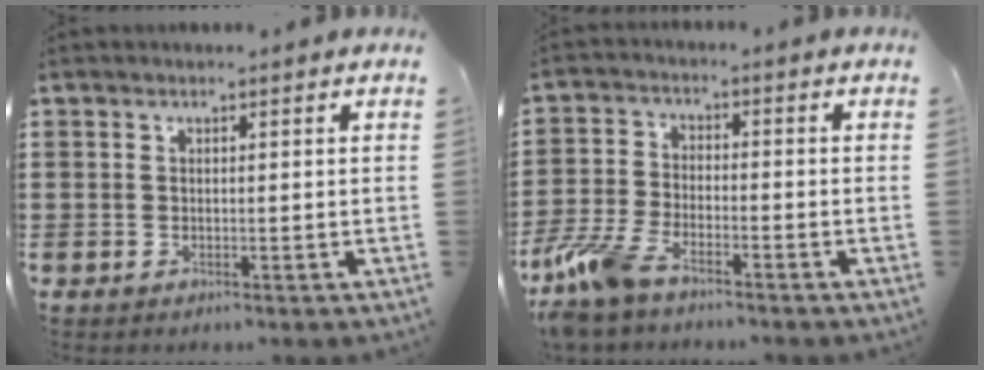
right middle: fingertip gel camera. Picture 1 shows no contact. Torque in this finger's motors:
{"motor_torque": [2.14, 0.00, 0.30, 0.17]}